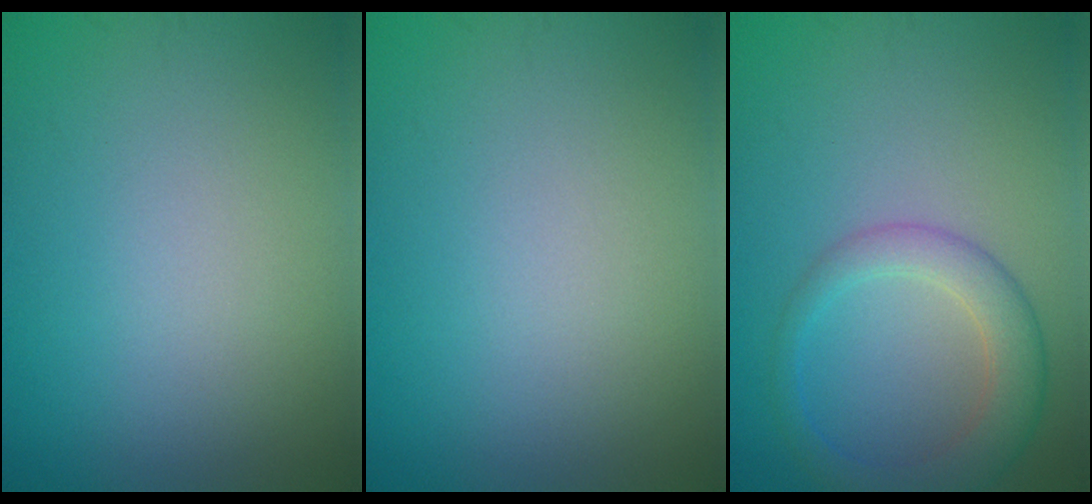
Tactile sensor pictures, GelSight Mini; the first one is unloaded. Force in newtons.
{"total": 0.0}
{"total": 4.0, "press": 4.0, "slide": 0.2}